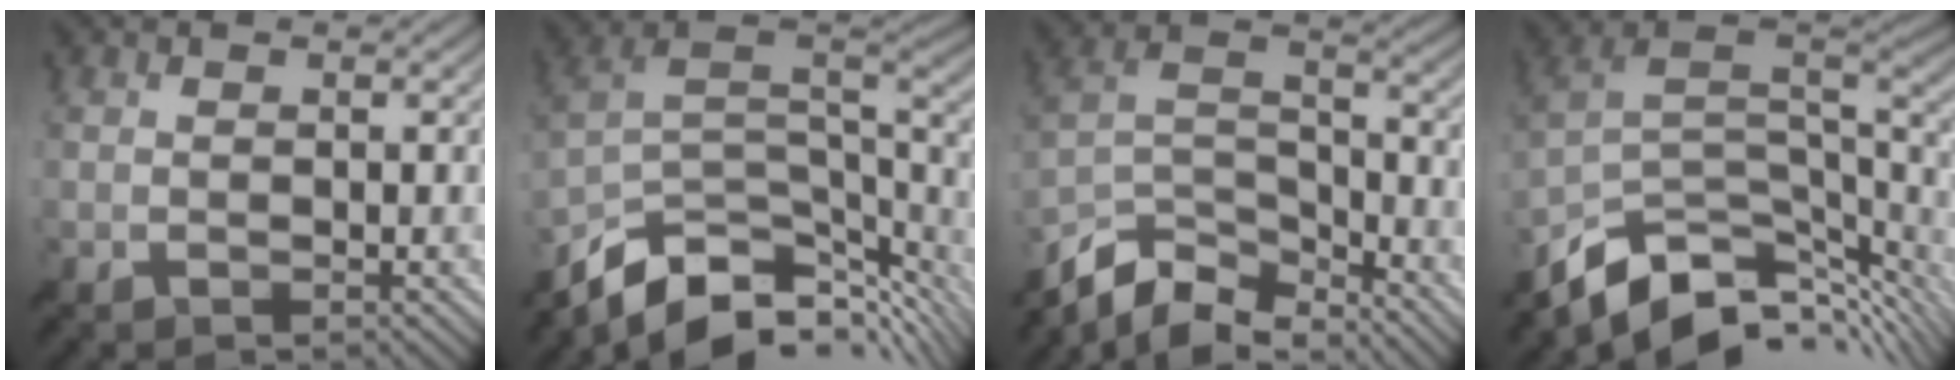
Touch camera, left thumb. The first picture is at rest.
{"total": 12.2, "force": [-6.8, 5.8, 8.3], "torque": [-0.192, -0.016, -0.111]}
{"total": 11.4, "force": [-9.2, 4.0, 5.3], "torque": [-0.118, 0.000, -0.178]}
{"total": 12.2, "force": [-6.2, 6.1, 8.6], "torque": [-0.201, -0.017, -0.103]}